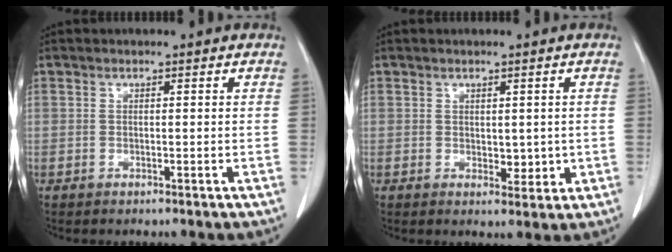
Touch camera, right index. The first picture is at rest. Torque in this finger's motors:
{"motor_torque": [0.05, 0.02, 0.08, 0.03]}